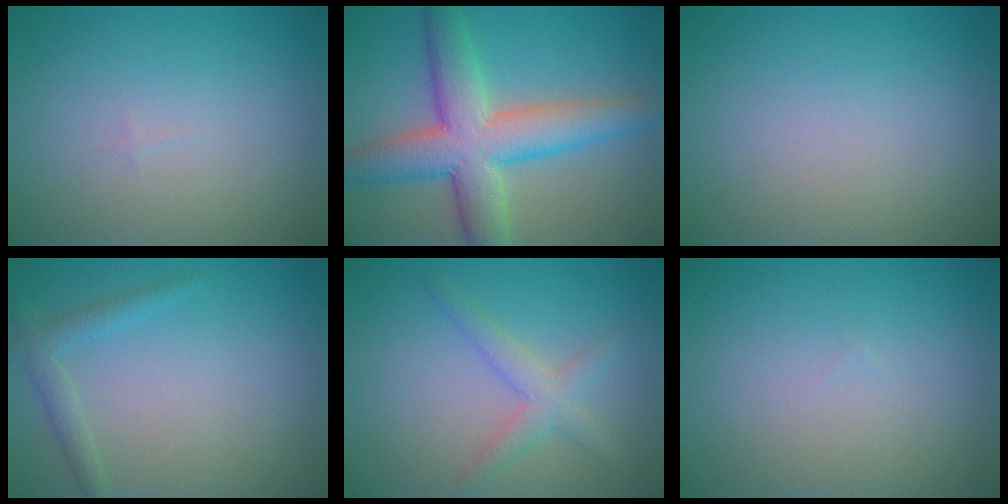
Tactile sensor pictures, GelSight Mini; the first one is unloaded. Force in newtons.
{"total": 8.5, "press": 8.5, "slide": 0.2}
{"total": 0.0}
{"total": 1.8, "press": 1.7, "slide": 0.1}
{"total": 1.9, "press": 1.9, "slide": 0.1}
{"total": 0.0}